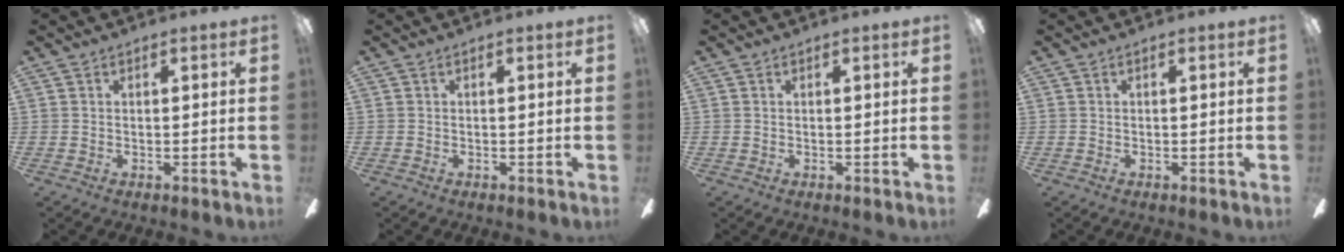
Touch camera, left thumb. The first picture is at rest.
{"total": 0.0}
{"total": 0.0}
{"total": 0.0}